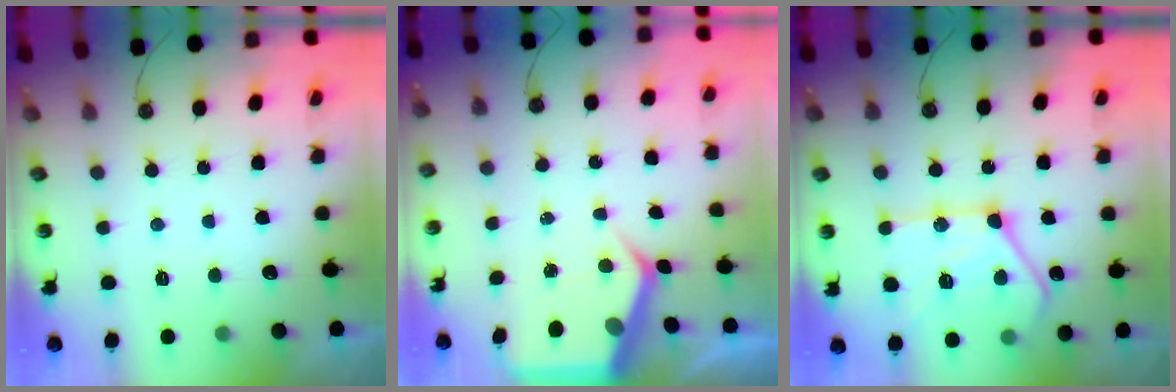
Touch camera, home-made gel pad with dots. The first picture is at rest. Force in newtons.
{"total": 6.4, "press": 6.3, "slide": 0.6}
{"total": 20.3, "press": 20.2, "slide": 1.9}